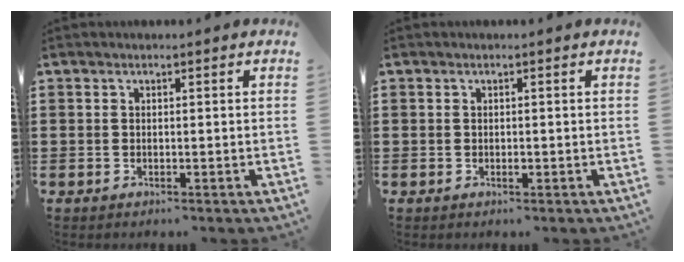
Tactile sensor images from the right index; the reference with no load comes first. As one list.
[{"total": 0.7, "force": [-0.2, 0.3, 0.6], "torque": [-0.011, -0.002, -0.002]}]